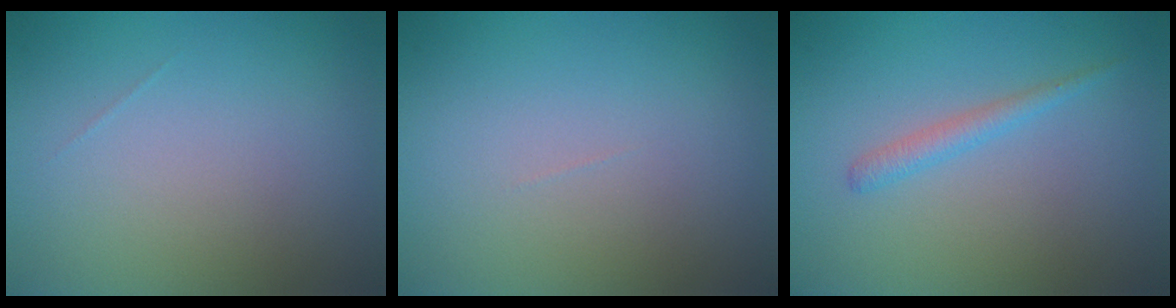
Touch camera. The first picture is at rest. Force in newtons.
{"total": 0.0}
{"total": 1.4, "press": 1.4, "slide": 0.1}